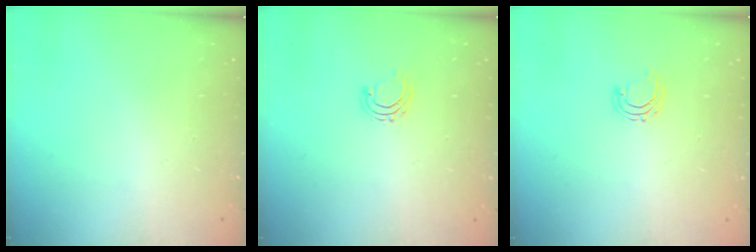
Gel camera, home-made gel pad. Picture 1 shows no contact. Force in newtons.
{"total": 5.4, "press": 5.3, "slide": 0.7}
{"total": 5.4, "press": 5.3, "slide": 0.7}